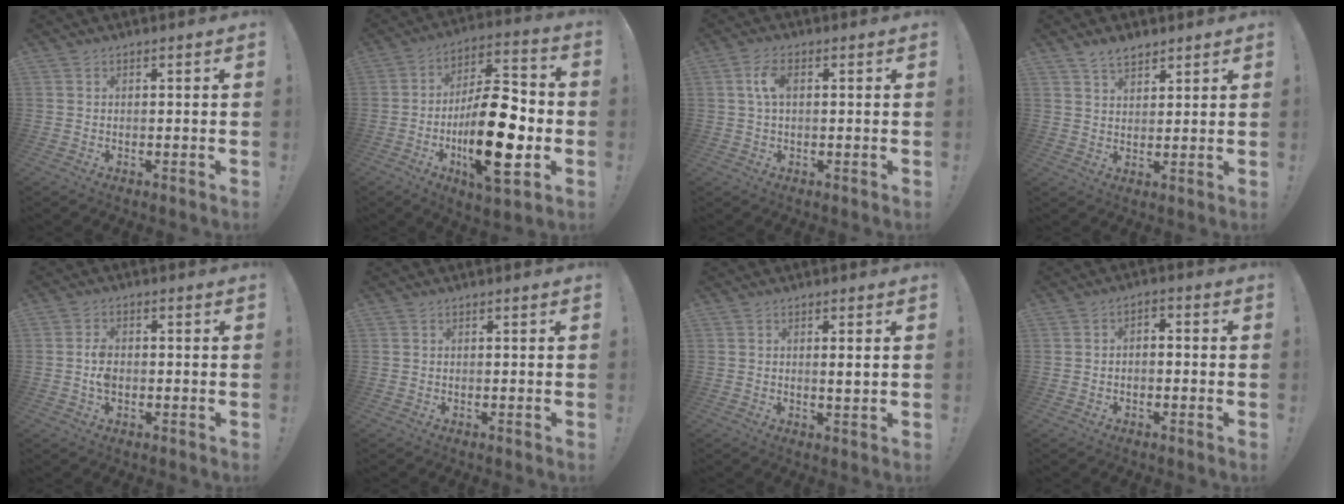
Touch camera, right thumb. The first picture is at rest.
{"total": 22.4, "force": [-5.1, 8.0, 20.3], "torque": [-0.359, 0.015, -0.079]}
{"total": 4.9, "force": [1.0, 2.4, 4.1], "torque": [-0.068, 0.005, 0.015]}
{"total": 5.3, "force": [4.1, 2.6, 1.9], "torque": [-0.028, -0.020, 0.077]}
{"total": 4.3, "force": [-0.8, 2.5, 3.4], "torque": [-0.067, 0.003, -0.017]}
{"total": 0.0}
{"total": 2.1, "force": [0.5, 0.0, 2.0], "torque": [-0.026, -0.010, 0.004]}
{"total": 2.7, "force": [-1.9, 1.4, 1.3], "torque": [-0.011, 0.008, -0.037]}